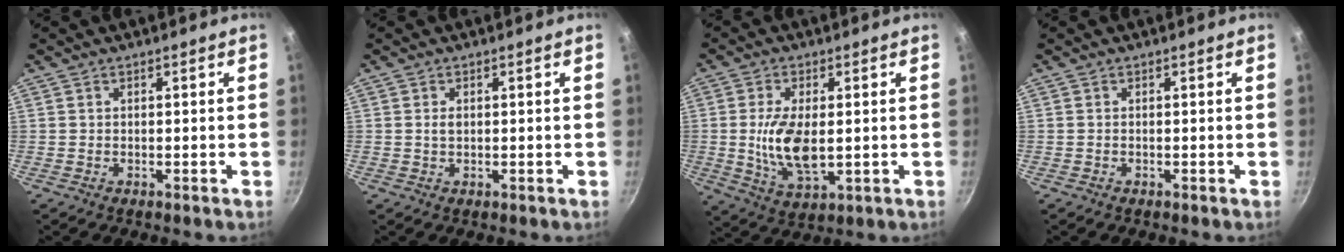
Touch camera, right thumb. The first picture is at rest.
{"total": 1.4, "force": [0.2, 1.0, 1.0], "torque": [-0.015, 0.001, 0.003]}
{"total": 10.2, "force": [0.0, 5.1, 8.9], "torque": [-0.170, -0.012, 0.005]}
{"total": 0.0}